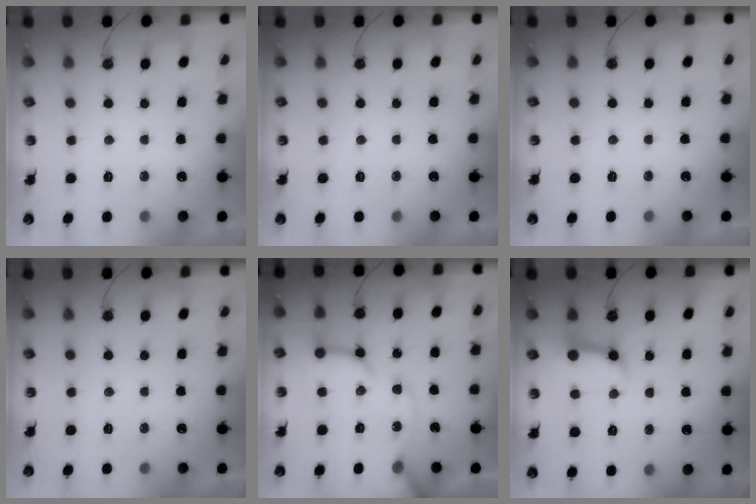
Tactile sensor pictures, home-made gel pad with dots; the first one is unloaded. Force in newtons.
{"total": 0.0}
{"total": 0.0}
{"total": 0.0}
{"total": 15.2, "press": 15.0, "slide": 2.1}
{"total": 10.5, "press": 10.4, "slide": 1.2}